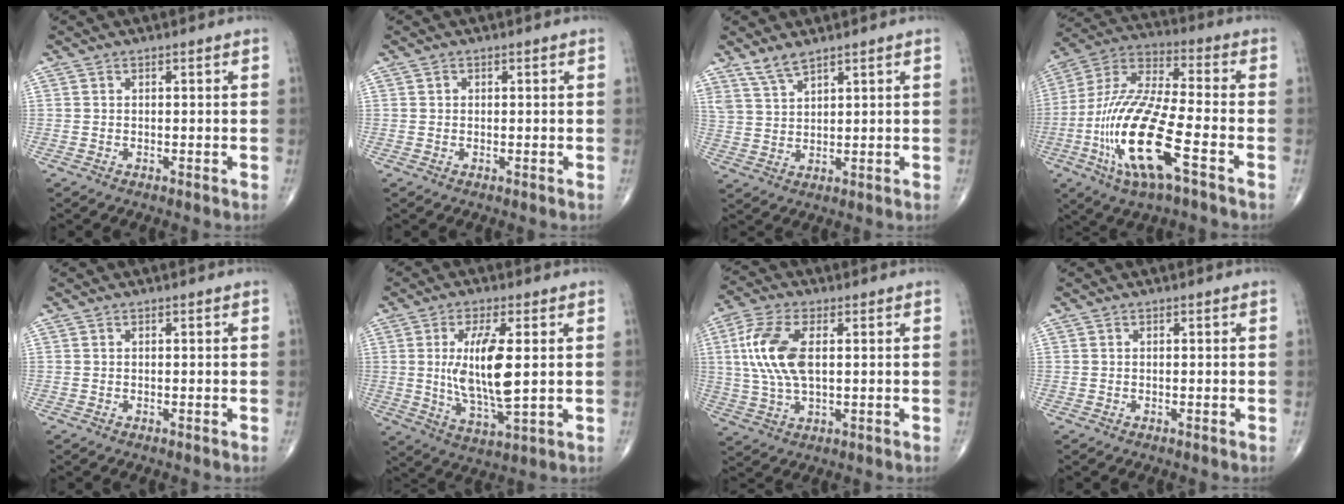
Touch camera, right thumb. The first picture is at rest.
{"total": 0.5, "force": [0.1, 0.5, 0.1], "torque": [0.001, 0.002, 0.001]}
{"total": 4.4, "force": [3.6, 1.2, 2.2], "torque": [-0.044, -0.017, 0.079]}
{"total": 20.6, "force": [-7.0, 5.6, 18.5], "torque": [-0.402, 0.022, -0.127]}
{"total": 0.0}
{"total": 12.6, "force": [1.5, 3.9, 11.9], "torque": [-0.225, -0.020, 0.034]}
{"total": 11.9, "force": [1.9, 5.8, 10.2], "torque": [-0.228, 0.004, 0.039]}
{"total": 0.0}